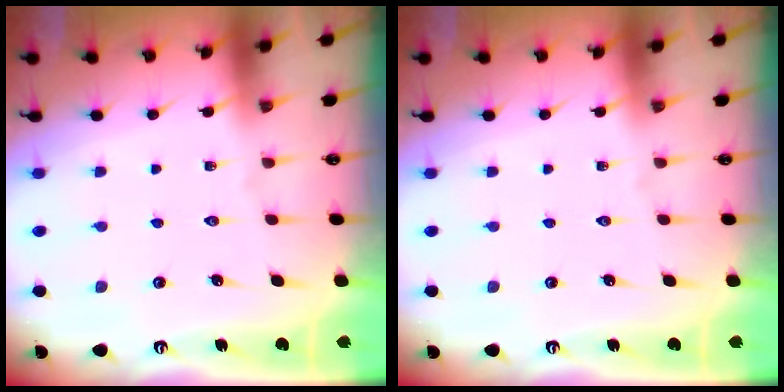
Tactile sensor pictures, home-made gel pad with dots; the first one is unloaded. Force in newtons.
{"total": 0.0}